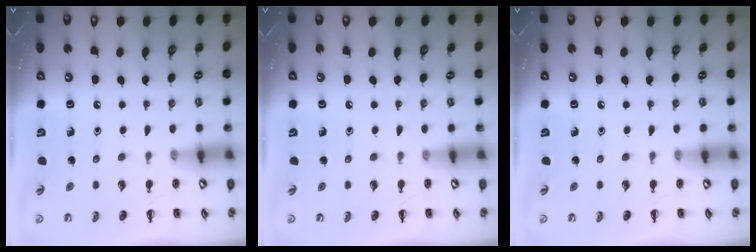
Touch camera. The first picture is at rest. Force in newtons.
{"total": 0.0}
{"total": 0.0}